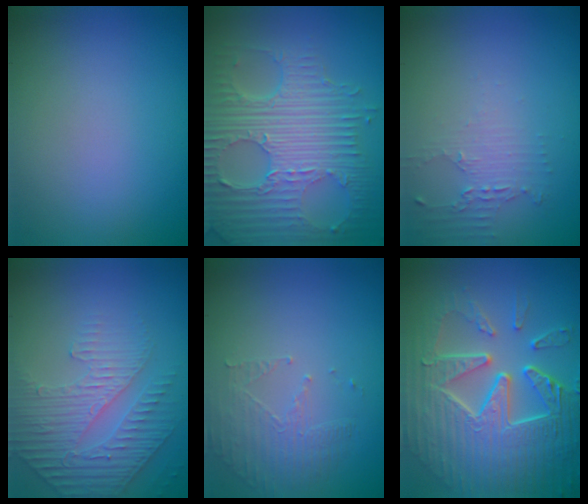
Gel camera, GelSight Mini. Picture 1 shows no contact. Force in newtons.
{"total": 8.6, "press": 6.0, "slide": 6.1}
{"total": 2.0, "press": 1.4, "slide": 1.5}
{"total": 4.8, "press": 3.3, "slide": 3.5}
{"total": 1.7, "press": 0.9, "slide": 1.4}
{"total": 9.8, "press": 6.6, "slide": 7.2}